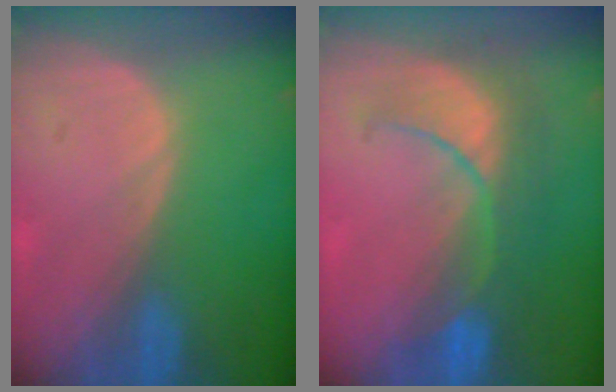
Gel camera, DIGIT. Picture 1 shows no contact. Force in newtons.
{"total": 8.2, "press": 8.1, "slide": 0.8}